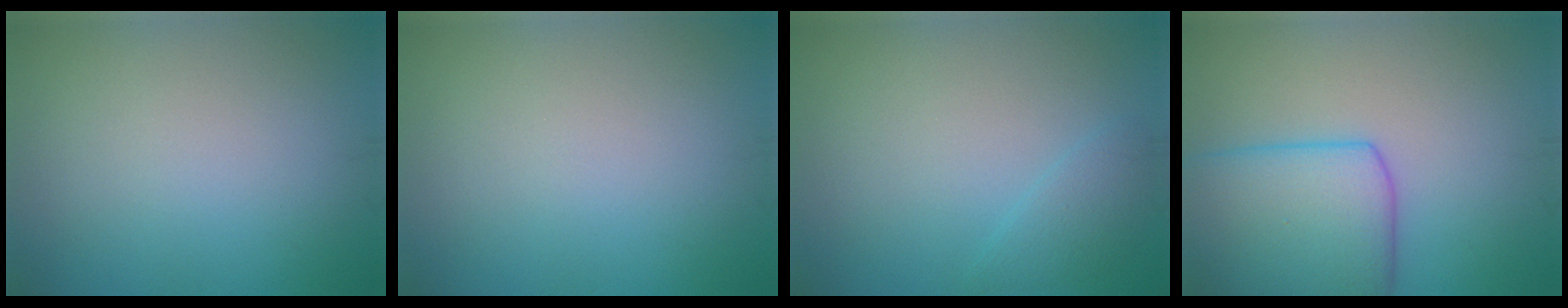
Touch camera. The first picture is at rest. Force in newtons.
{"total": 0.0}
{"total": 1.5, "press": 1.5, "slide": 0.1}
{"total": 8.4, "press": 8.4, "slide": 0.5}